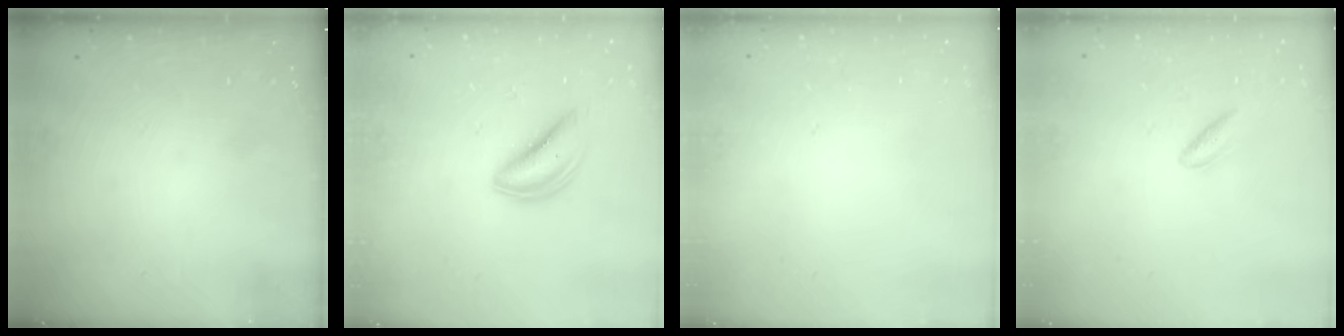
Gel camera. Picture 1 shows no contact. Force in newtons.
{"total": 5.6, "press": 5.6, "slide": 0.1}
{"total": 2.0, "press": 2.0, "slide": 0.1}
{"total": 3.6, "press": 3.4, "slide": 1.1}